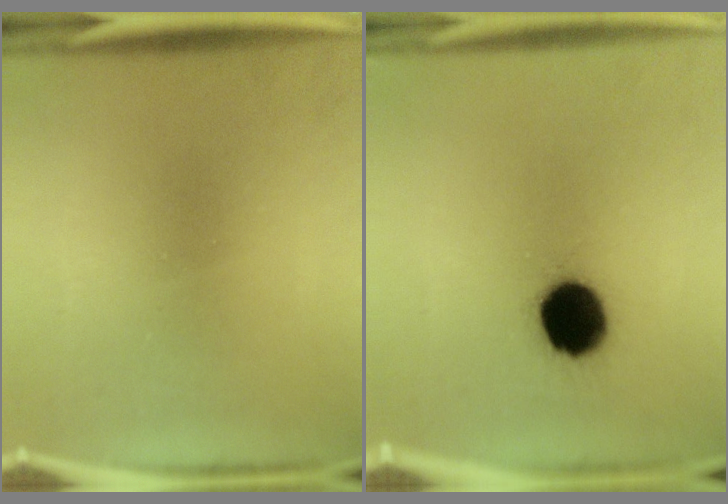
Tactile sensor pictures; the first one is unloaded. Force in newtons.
{"total": 12.6}